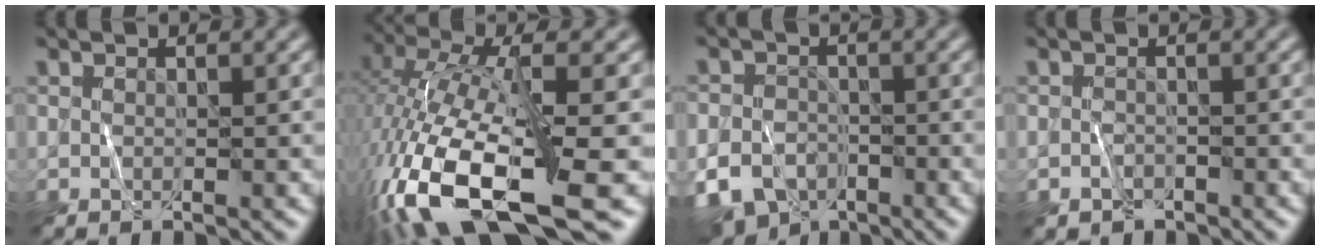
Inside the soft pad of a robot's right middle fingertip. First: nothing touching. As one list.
[{"total": 15.9, "force": [-6.0, 5.8, 13.6], "torque": [-0.301, -0.021, -0.103]}, {"total": 7.8, "force": [-4.5, 5.4, 3.3], "torque": [-0.049, -0.022, -0.088]}, {"total": 1.2, "force": [-0.8, 0.8, 0.3], "torque": [-0.004, -0.001, -0.015]}]